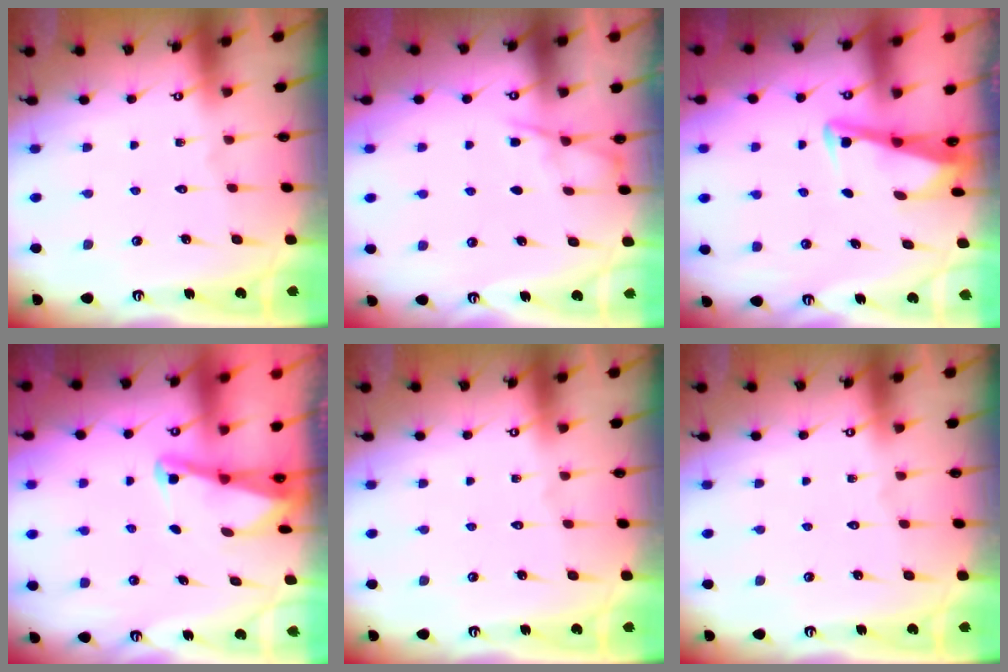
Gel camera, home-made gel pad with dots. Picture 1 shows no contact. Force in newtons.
{"total": 4.1, "press": 4.1, "slide": 0.6}
{"total": 3.4, "press": 3.4, "slide": 0.4}
{"total": 2.1, "press": 2.1, "slide": 0.3}
{"total": 0.0}
{"total": 0.0}